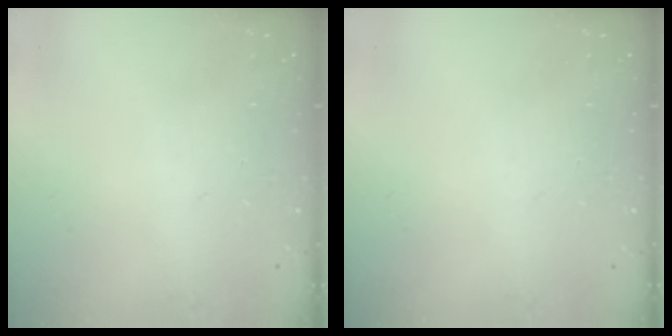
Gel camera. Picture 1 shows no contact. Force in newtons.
{"total": 0.0}